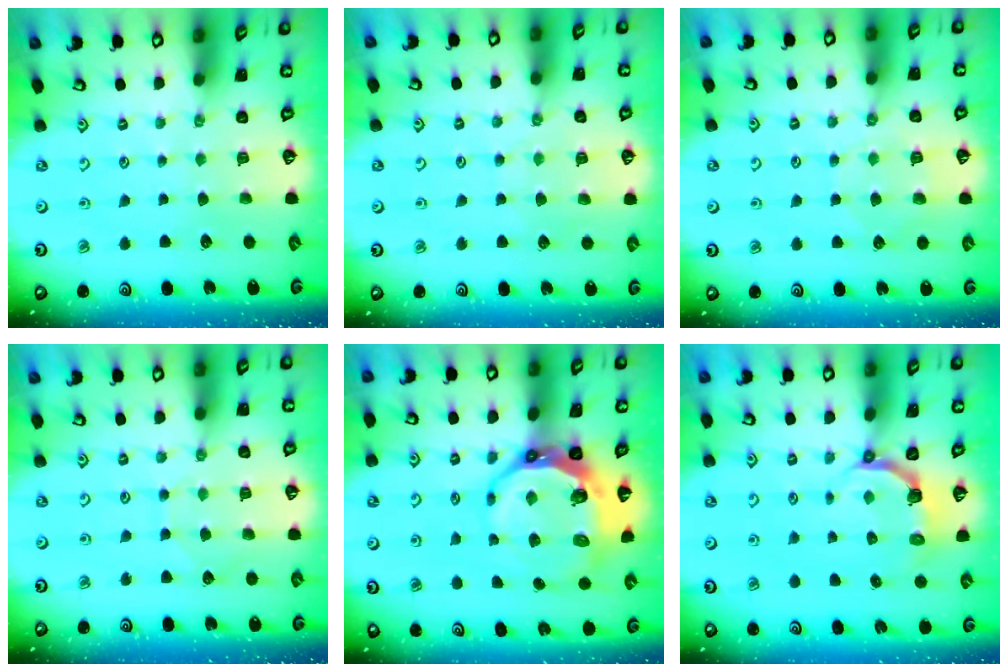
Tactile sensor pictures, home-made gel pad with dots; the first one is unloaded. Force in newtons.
{"total": 4.4, "press": 4.3, "slide": 0.7}
{"total": 6.0, "press": 6.0, "slide": 0.9}
{"total": 4.5, "press": 4.4, "slide": 0.4}
{"total": 12.3, "press": 11.6, "slide": 4.2}
{"total": 5.0, "press": 3.4, "slide": 3.7}